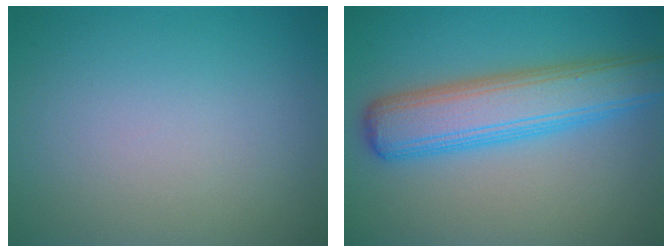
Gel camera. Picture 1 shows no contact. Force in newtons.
{"total": 7.0, "press": 7.0, "slide": 0.1}